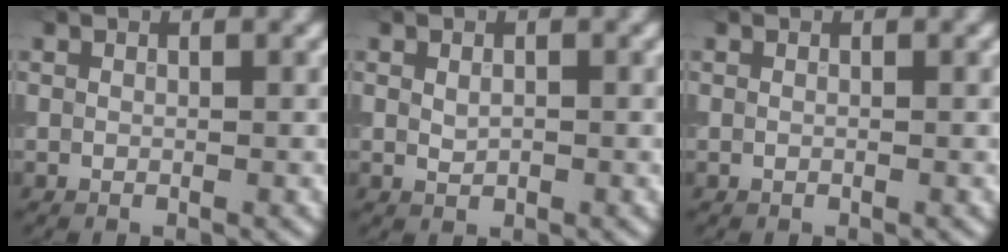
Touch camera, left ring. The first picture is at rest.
{"total": 1.0, "force": [0.0, 0.7, 0.7], "torque": [-0.013, -0.003, 0.002]}
{"total": 0.0}